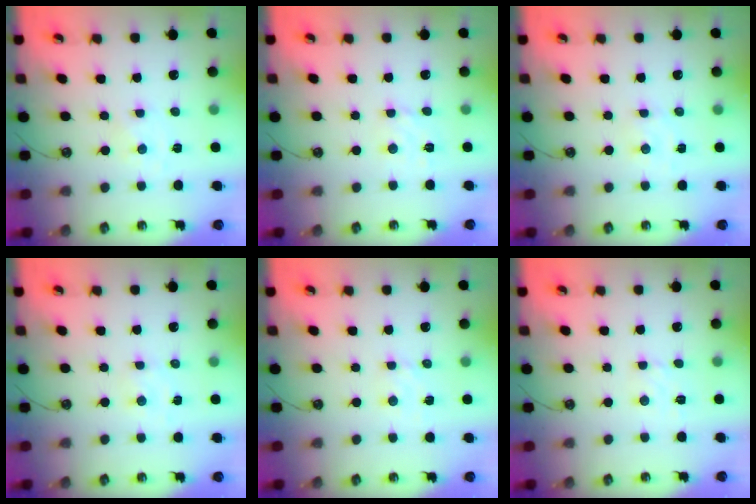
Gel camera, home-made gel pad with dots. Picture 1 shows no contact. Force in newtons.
{"total": 3.7, "press": 3.7, "slide": 0.2}
{"total": 2.1, "press": 2.0, "slide": 0.3}
{"total": 2.7, "press": 2.7, "slide": 0.4}
{"total": 2.8, "press": 2.7, "slide": 0.4}
{"total": 3.0, "press": 3.0, "slide": 0.5}